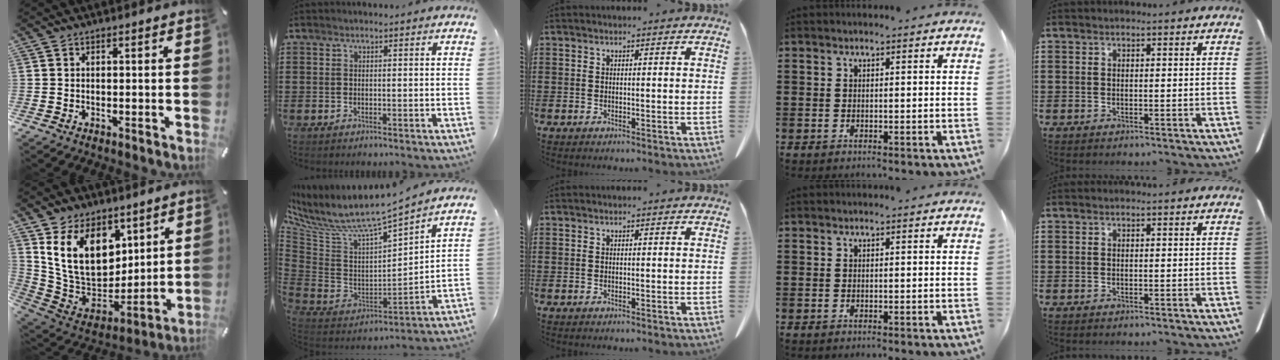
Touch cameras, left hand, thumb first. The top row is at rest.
{"thumb": {"total": 17.6, "force": [7.5, 12.6, 9.7], "torque": [-0.184, -0.042, 0.145]}, "index": {"total": 6.5, "force": [5.7, 0.4, 3.2], "torque": [-0.091, -0.060, 0.087]}}